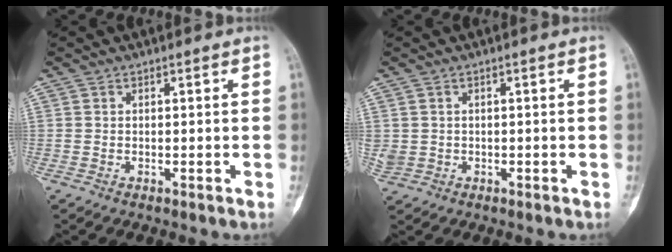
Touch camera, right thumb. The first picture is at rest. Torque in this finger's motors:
{"motor_torque": [0.19, -0.13, 0.04, 0.02, -0.01]}